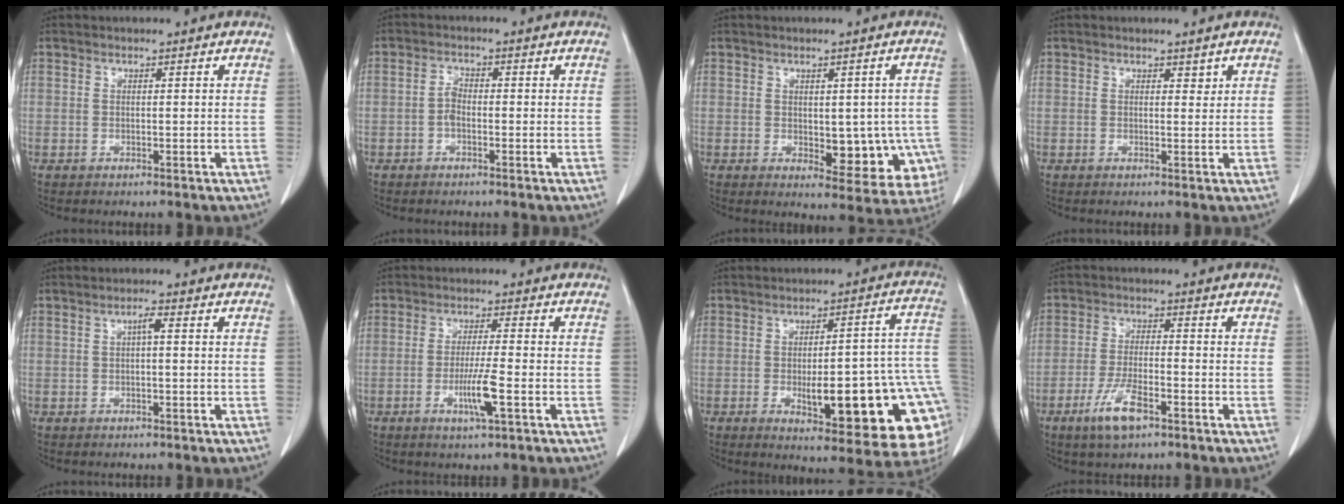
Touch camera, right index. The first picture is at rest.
{"total": 1.9, "force": [-0.7, 1.0, 1.5], "torque": [-0.025, 0.006, -0.015]}
{"total": 9.7, "force": [-1.9, 5.0, 8.1], "torque": [-0.073, 0.004, -0.013]}
{"total": 1.0, "force": [0.8, 0.5, 0.4], "torque": [-0.002, -0.003, 0.009]}
{"total": 1.7, "force": [0.3, 0.2, 1.6], "torque": [-0.029, 0.004, 0.005]}
{"total": 5.5, "force": [-2.0, -0.3, 5.2], "torque": [-0.096, -0.011, -0.037]}
{"total": 21.3, "force": [-4.8, 5.1, 20.2], "torque": [-0.168, 0.021, -0.043]}
{"total": 6.7, "force": [-3.9, 1.6, 5.2], "torque": [-0.106, -0.007, -0.068]}